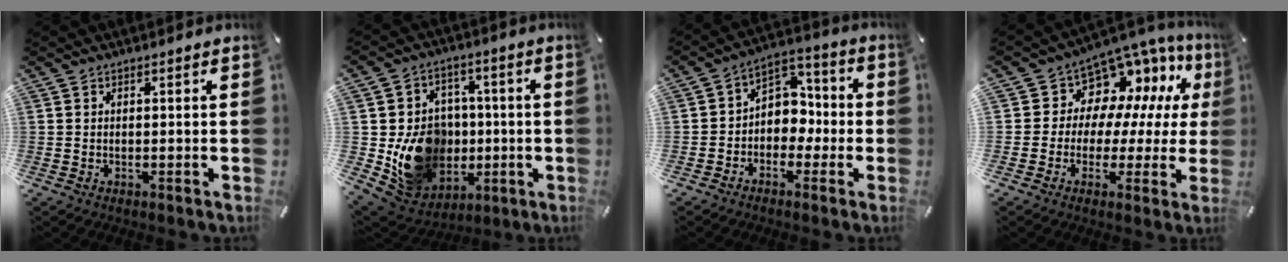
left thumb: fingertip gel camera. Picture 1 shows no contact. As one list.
[{"total": 16.3, "force": [-2.2, 14.5, 7.2], "torque": [-0.119, 0.008, -0.020]}, {"total": 7.7, "force": [-1.9, 6.8, 3.1], "torque": [-0.041, 0.017, -0.036]}, {"total": 10.2, "force": [5.0, 8.7, 2.2], "torque": [-0.044, -0.057, 0.098]}]